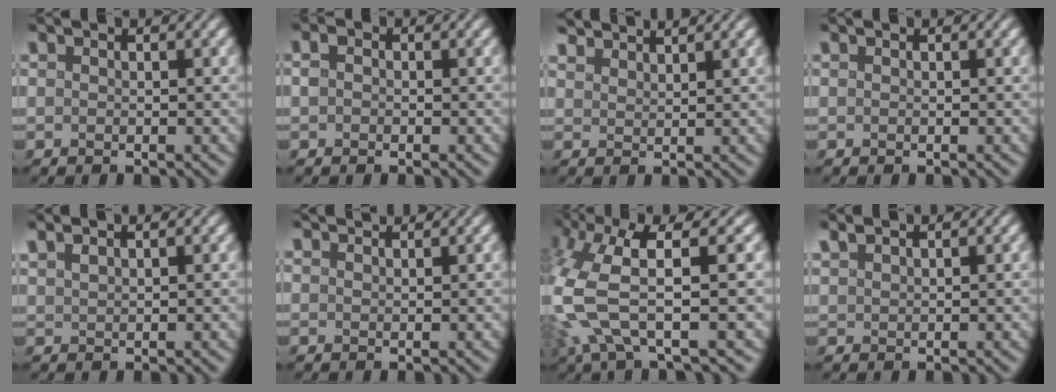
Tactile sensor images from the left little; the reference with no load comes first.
{"total": 1.1, "force": [0.0, 0.9, 0.7], "torque": [-0.013, 0.001, -0.005]}
{"total": 3.2, "force": [3.1, 0.3, 0.7], "torque": [-0.004, 0.004, 0.048]}
{"total": 0.0}
{"total": 2.2, "force": [1.7, 0.7, 1.2], "torque": [-0.010, 0.007, 0.020]}
{"total": 1.7, "force": [1.6, 0.2, 0.4], "torque": [-0.009, 0.002, 0.020]}
{"total": 8.5, "force": [-0.7, 2.4, 8.2], "torque": [-0.198, 0.005, -0.021]}
{"total": 1.2, "force": [1.1, 0.2, 0.5], "torque": [-0.010, 0.005, 0.024]}